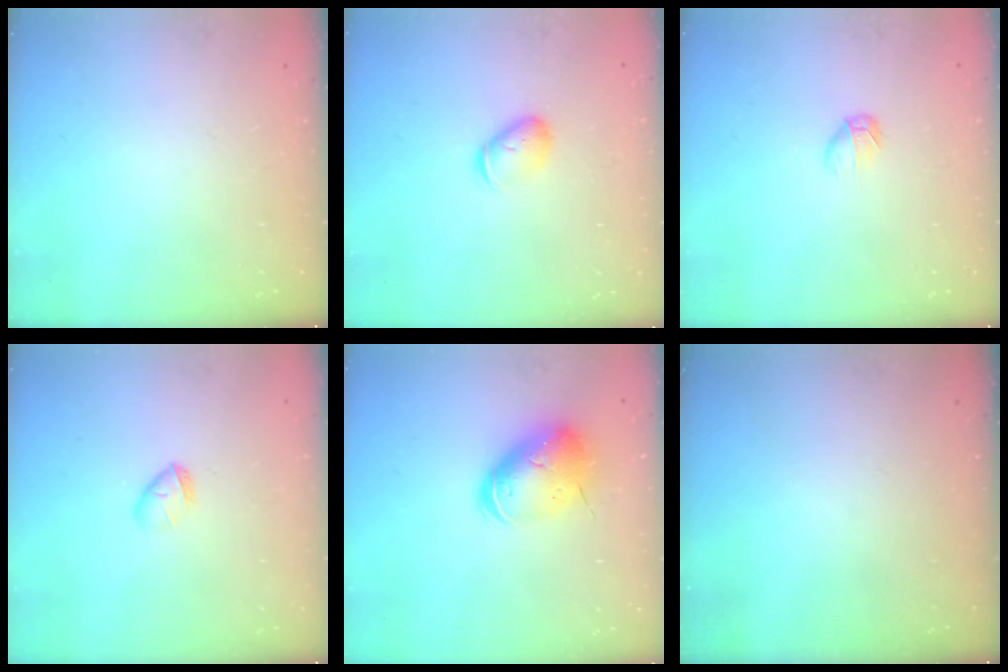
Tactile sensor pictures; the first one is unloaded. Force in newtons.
{"total": 5.9, "press": 5.8, "slide": 0.7}
{"total": 4.6, "press": 4.5, "slide": 1.3}
{"total": 4.0, "press": 3.9, "slide": 1.0}
{"total": 13.6, "press": 13.4, "slide": 2.3}
{"total": 0.0}